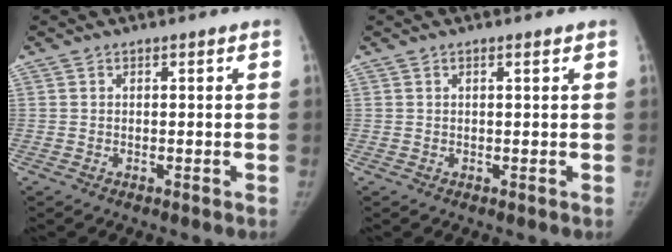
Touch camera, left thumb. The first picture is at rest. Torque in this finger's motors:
{"motor_torque": [-0.30, -0.11, -0.64, 0.27, -0.05]}